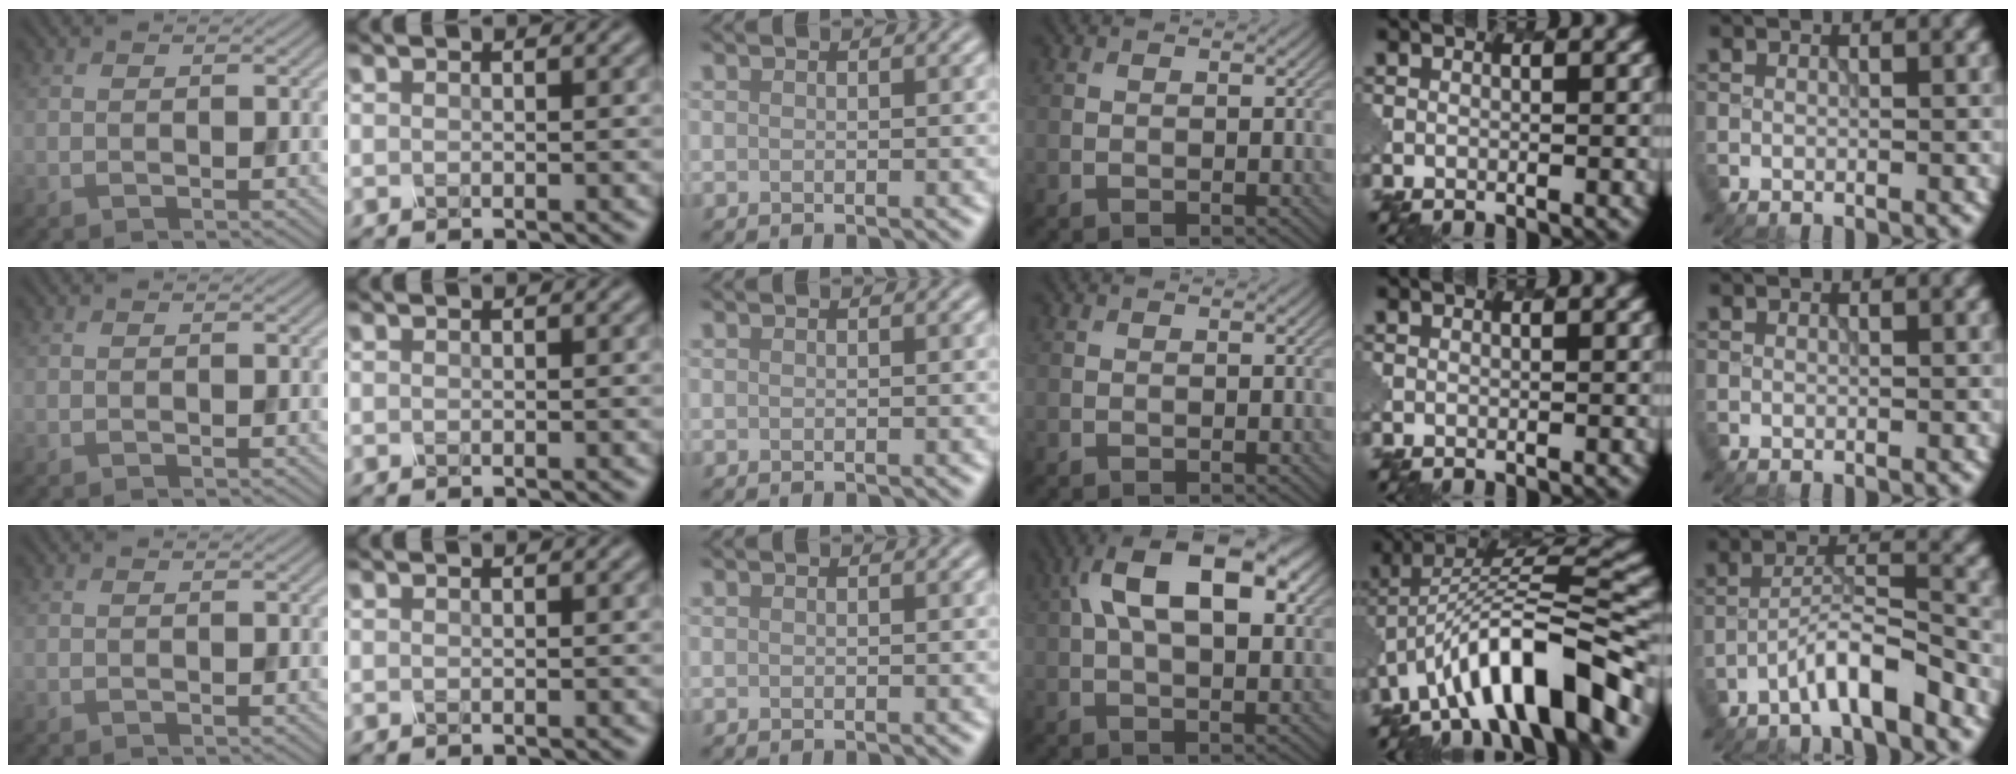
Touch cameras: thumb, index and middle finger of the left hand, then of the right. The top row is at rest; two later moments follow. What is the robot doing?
{"motion": "shake", "object": "salt shaker"}